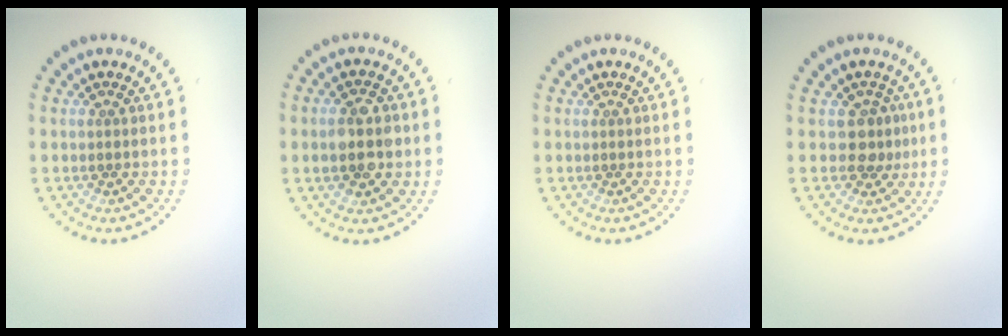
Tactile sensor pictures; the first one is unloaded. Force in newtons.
{"total": 4.0, "press": 4.0, "slide": 0.1}
{"total": 0.0}
{"total": 2.2, "press": 1.8, "slide": 1.2}